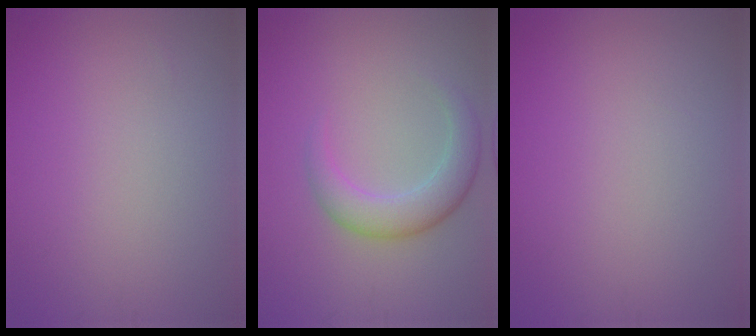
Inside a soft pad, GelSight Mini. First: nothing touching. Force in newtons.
{"total": 3.7, "press": 3.7, "slide": 0.1}
{"total": 0.0}